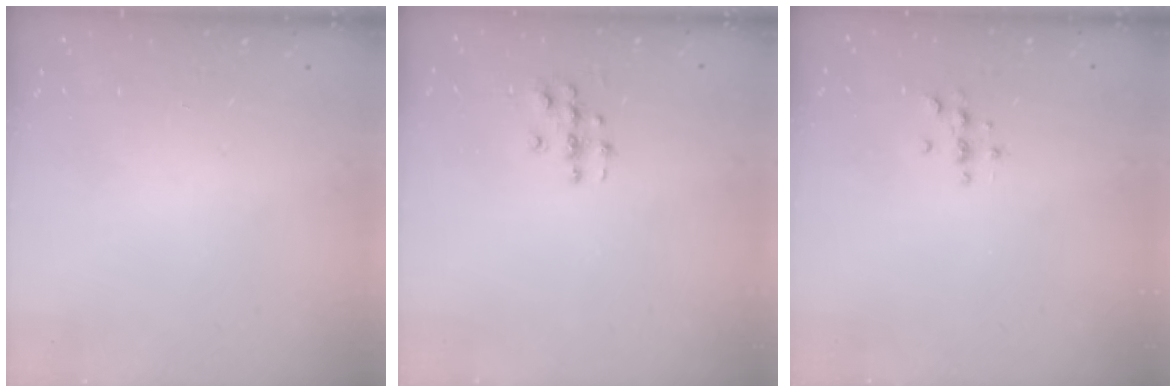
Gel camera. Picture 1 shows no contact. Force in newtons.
{"total": 3.7, "press": 3.7, "slide": 0.1}
{"total": 3.0, "press": 3.0, "slide": 0.4}